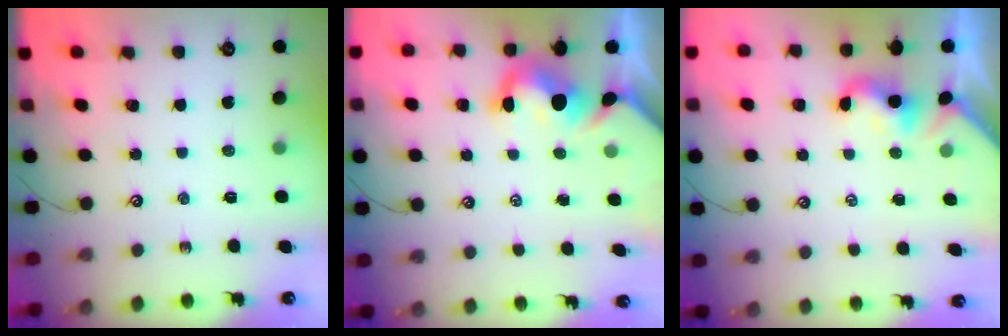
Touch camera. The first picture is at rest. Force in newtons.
{"total": 4.0, "press": 3.8, "slide": 1.1}
{"total": 2.2, "press": 2.1, "slide": 0.5}